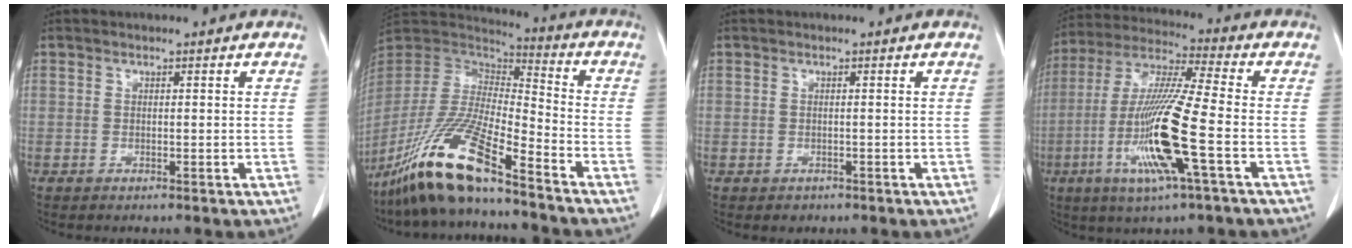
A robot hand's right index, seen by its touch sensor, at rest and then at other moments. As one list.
[{"total": 17.0, "force": [-12.0, 1.7, 11.9], "torque": [-0.254, -0.033, -0.230]}, {"total": 1.0, "force": [-0.6, 0.8, 0.1], "torque": [-0.005, 0.002, -0.004]}, {"total": 15.7, "force": [-4.5, 0.1, 15.0], "torque": [-0.311, -0.014, -0.090]}]